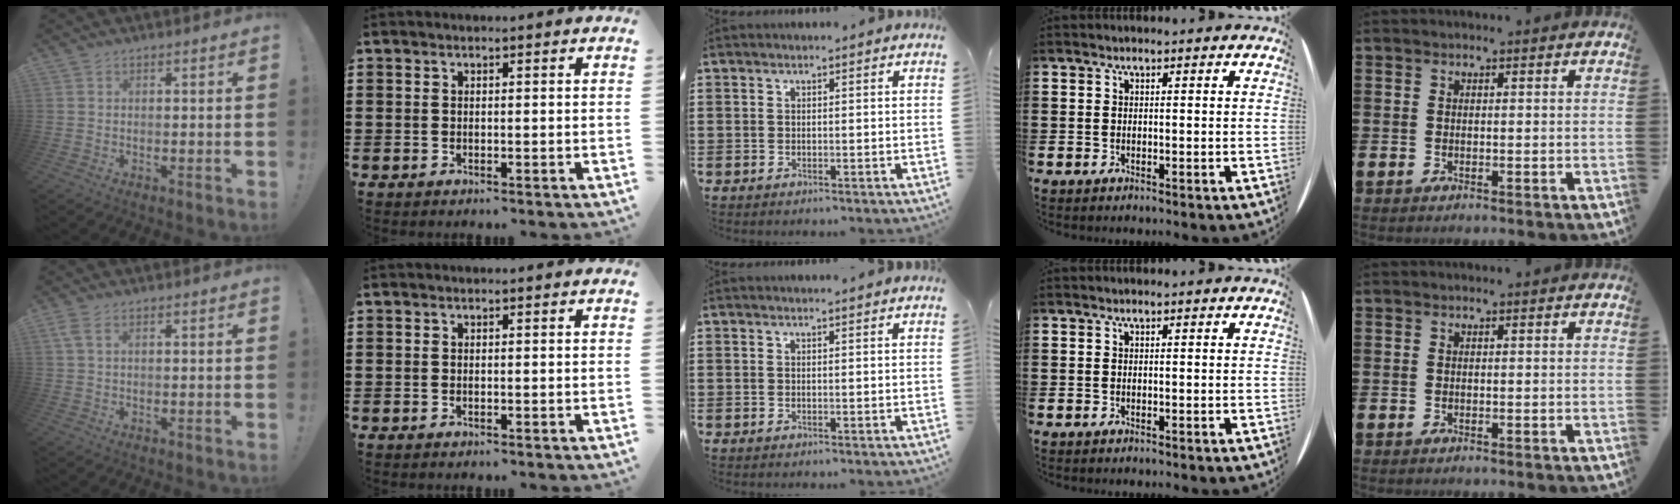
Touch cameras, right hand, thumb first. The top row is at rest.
{"thumb": {"total": 2.0, "force": [0.7, 0.7, 1.8], "torque": [-0.038, 0.004, 0.014]}, "middle": {"total": 0.6, "force": [0.6, -0.1, 0.1], "torque": [-0.002, -0.003, 0.011]}}